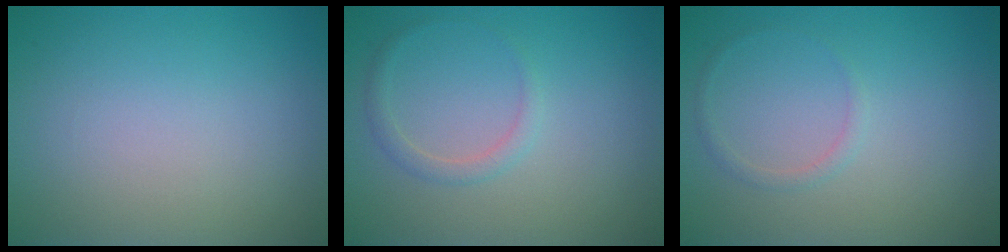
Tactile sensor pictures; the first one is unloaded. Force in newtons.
{"total": 1.3, "press": 1.3, "slide": 0.1}
{"total": 0.8, "press": 0.8, "slide": 0.0}